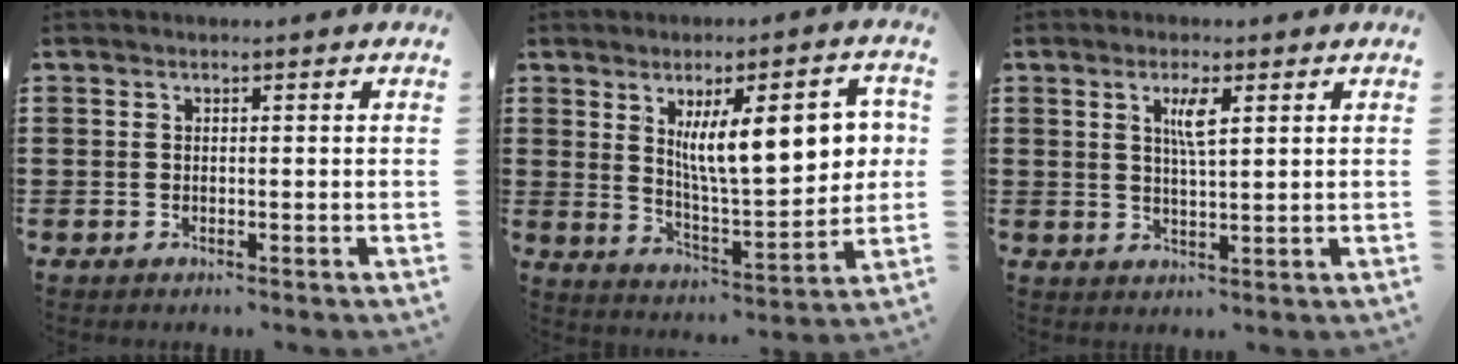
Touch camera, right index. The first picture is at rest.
{"total": 13.2, "force": [3.8, 4.0, 12.0], "torque": [-0.193, -0.001, 0.061]}
{"total": 3.5, "force": [1.4, 0.6, 3.2], "torque": [-0.058, 0.000, 0.020]}